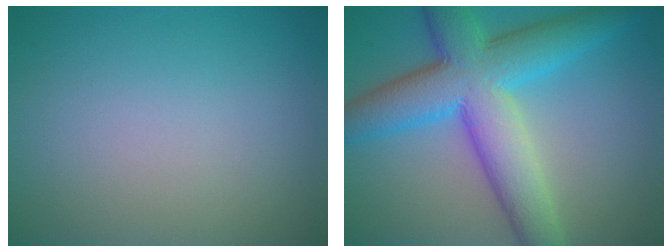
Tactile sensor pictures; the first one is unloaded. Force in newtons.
{"total": 9.8, "press": 9.8, "slide": 0.3}